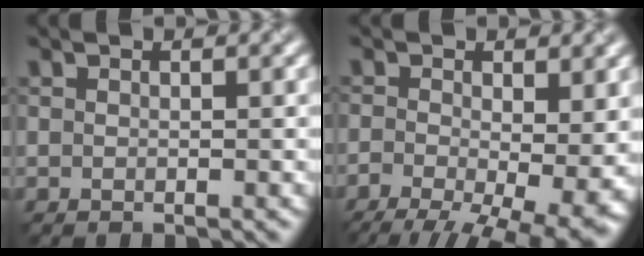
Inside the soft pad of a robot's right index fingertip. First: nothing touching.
{"total": 13.4, "force": [-5.6, 6.2, 10.5], "torque": [-0.164, -0.030, -0.065]}